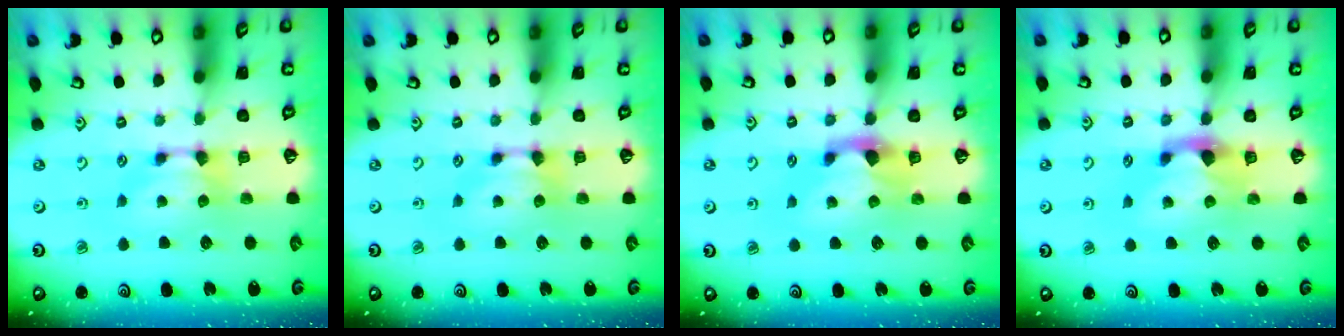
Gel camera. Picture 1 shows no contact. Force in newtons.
{"total": 0.0}
{"total": 2.0, "press": 1.6, "slide": 1.2}
{"total": 2.1, "press": 1.6, "slide": 1.2}